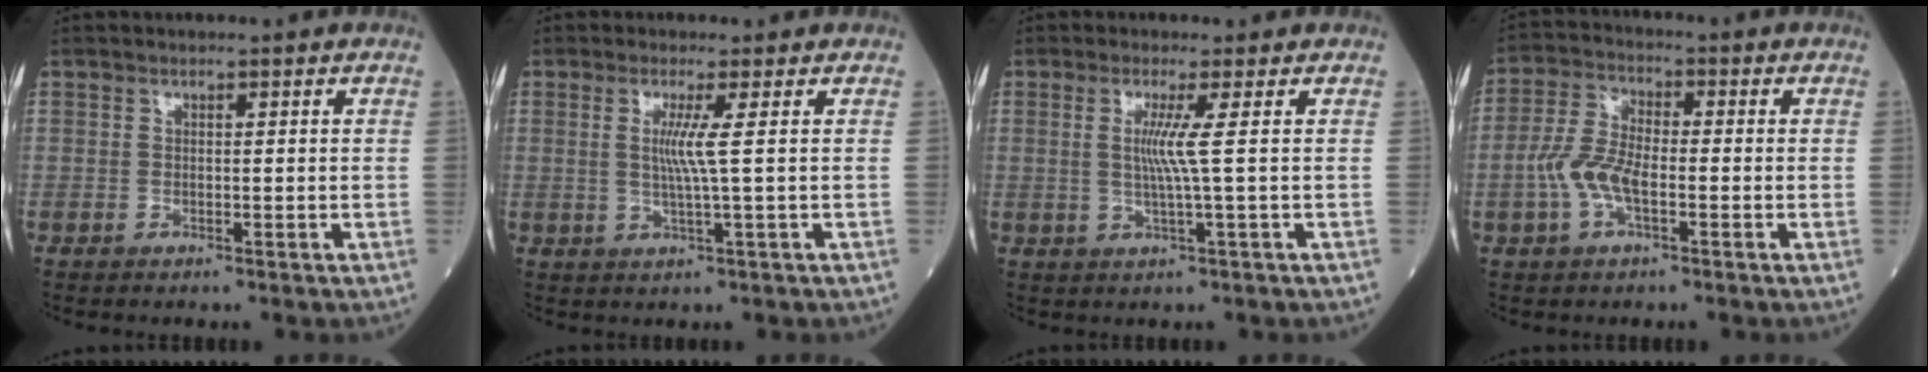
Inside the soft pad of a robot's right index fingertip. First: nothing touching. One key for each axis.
{"total": 3.7, "fx": 0.6, "fy": -1.1, "fz": 3.5, "tx": -0.071, "ty": -0.005, "tz": 0.010}
{"total": 3.8, "fx": 0.5, "fy": -1.3, "fz": 3.5, "tx": -0.072, "ty": -0.005, "tz": 0.009}
{"total": 6.8, "fx": -1.9, "fy": 2.8, "fz": 5.9, "tx": -0.137, "ty": 0.010, "tz": -0.039}